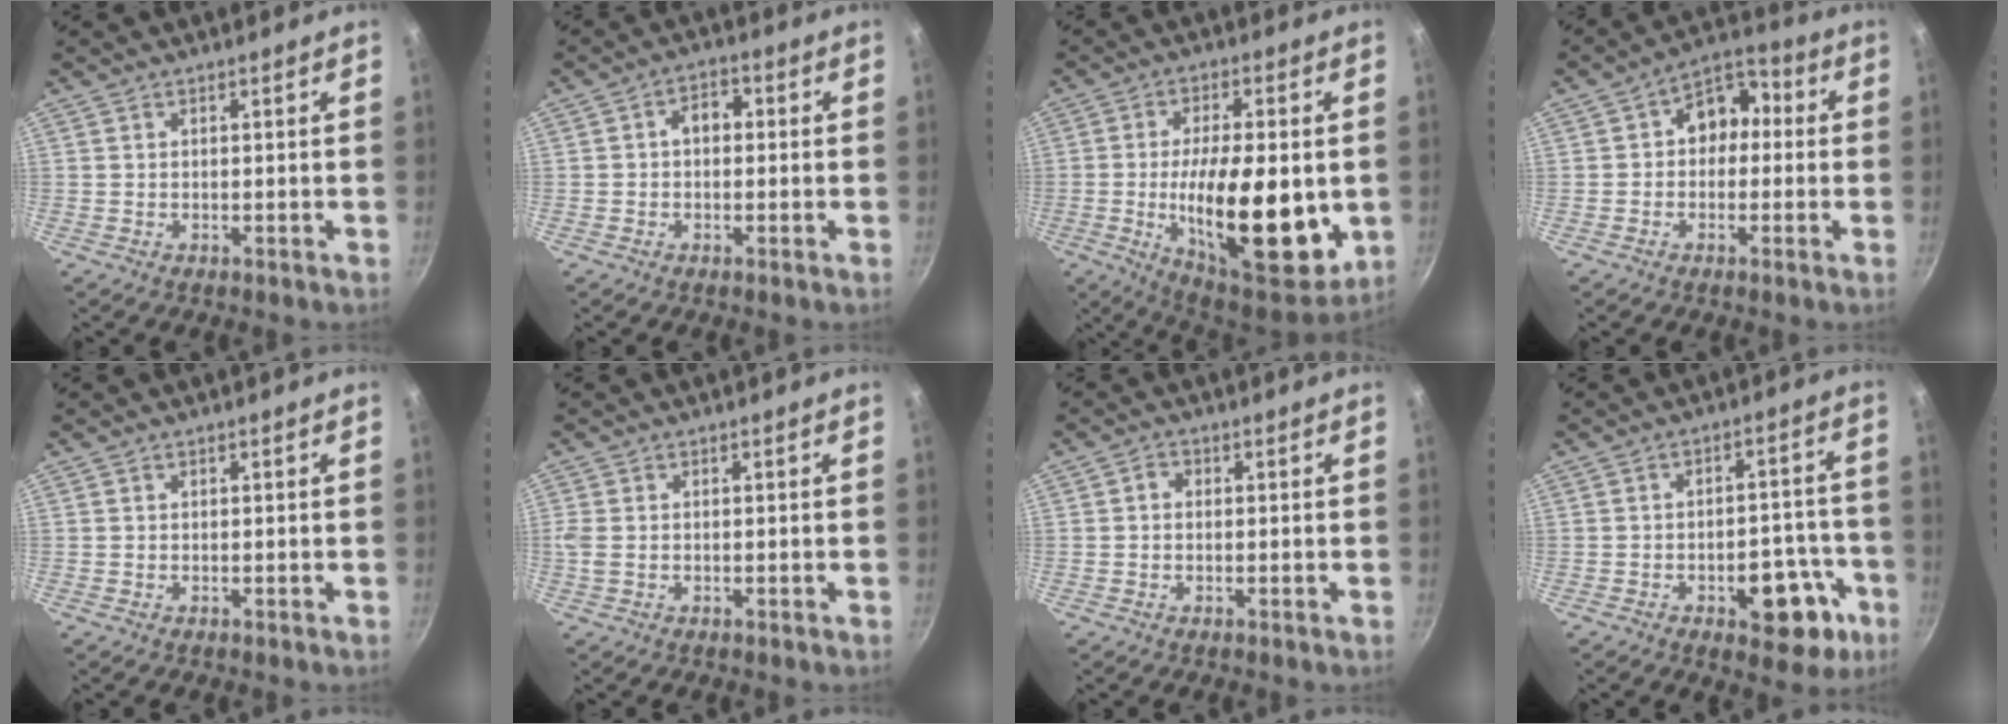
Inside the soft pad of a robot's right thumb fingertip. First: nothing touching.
{"total": 4.2, "force": [0.2, 3.2, 2.8], "torque": [-0.023, 0.013, -0.005]}
{"total": 22.5, "force": [-2.7, 8.9, 20.5], "torque": [-0.302, -0.010, -0.040]}
{"total": 8.6, "force": [0.3, 6.7, 5.3], "torque": [-0.022, 0.028, -0.013]}
{"total": 0.0}
{"total": 1.9, "force": [-0.2, 1.3, 1.4], "torque": [-0.033, -0.001, -0.005]}
{"total": 1.8, "force": [0.0, 1.5, 1.0], "torque": [-0.015, 0.007, -0.005]}
{"total": 13.0, "force": [-5.7, 6.7, 9.6], "torque": [-0.071, 0.042, -0.068]}